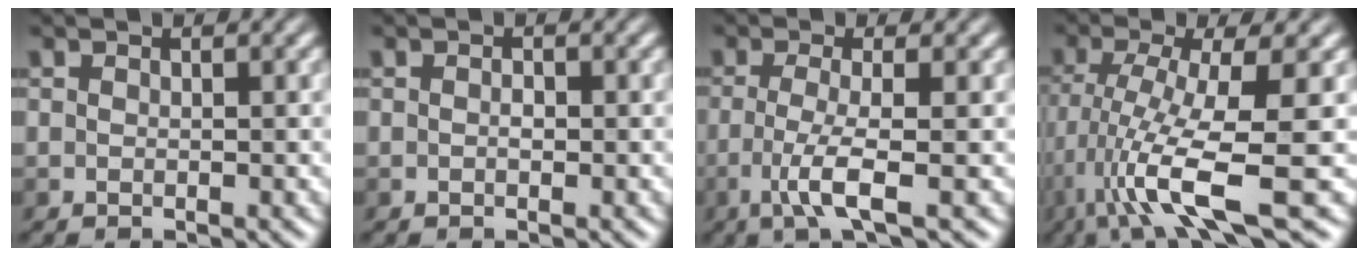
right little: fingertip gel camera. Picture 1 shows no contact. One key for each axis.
{"total": 0.6, "fx": 0.0, "fy": 0.4, "fz": 0.5, "tx": -0.001, "ty": 0.001, "tz": -0.006}
{"total": 3.5, "fx": -1.5, "fy": 0.0, "fz": 3.2, "tx": -0.069, "ty": 0.000, "tz": -0.031}
{"total": 8.2, "fx": -3.1, "fy": 1.1, "fz": 7.6, "tx": -0.154, "ty": -0.003, "tz": -0.056}